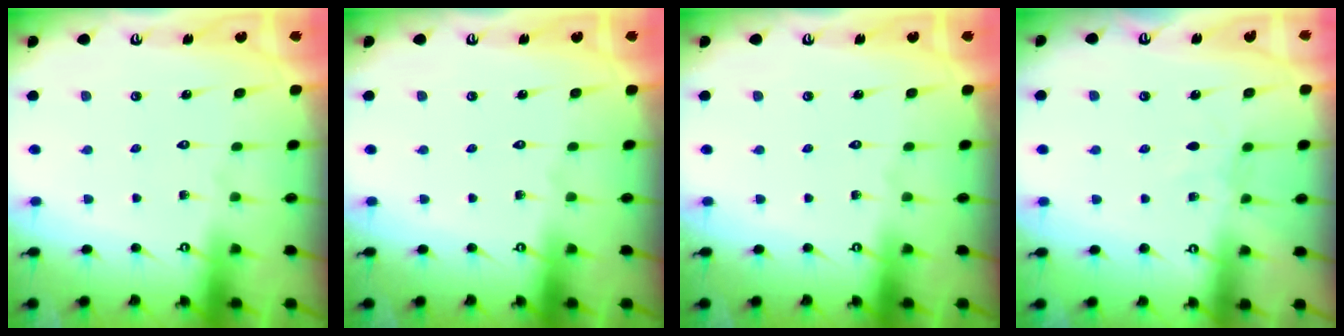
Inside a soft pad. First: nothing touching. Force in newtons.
{"total": 0.0}
{"total": 0.0}
{"total": 2.9, "press": 2.8, "slide": 0.4}